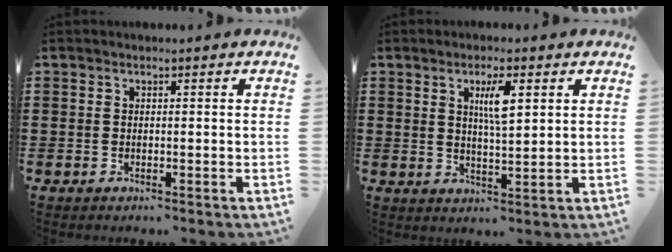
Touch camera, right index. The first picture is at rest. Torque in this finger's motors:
{"motor_torque": [0.17, -0.07, 0.18, 0.11]}